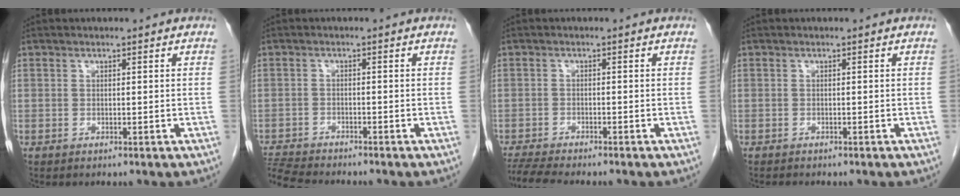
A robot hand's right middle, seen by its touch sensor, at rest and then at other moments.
{"total": 6.6, "force": [-6.4, 0.0, 1.6], "torque": [-0.032, -0.015, -0.112]}
{"total": 6.7, "force": [-6.1, 0.4, 2.9], "torque": [-0.050, -0.014, -0.100]}
{"total": 1.9, "force": [-1.6, 0.6, 0.9], "torque": [-0.019, -0.005, -0.016]}